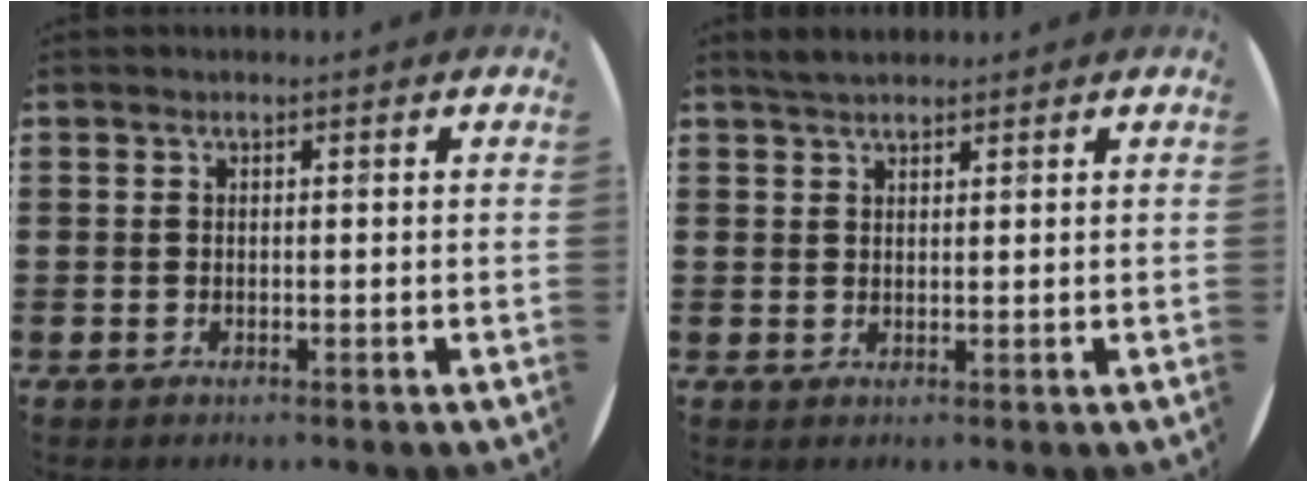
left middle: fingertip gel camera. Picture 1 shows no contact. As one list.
[{"total": 2.1, "force": [2.0, 0.5, 0.6], "torque": [-0.016, 0.006, 0.038]}]